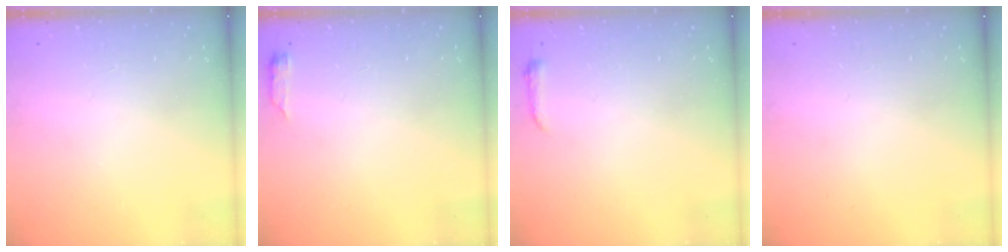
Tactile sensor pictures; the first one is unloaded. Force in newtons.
{"total": 2.6, "press": 2.6, "slide": 0.5}
{"total": 3.0, "press": 2.9, "slide": 0.6}
{"total": 0.0}